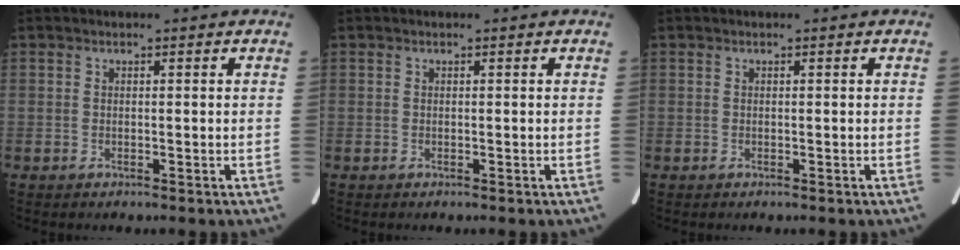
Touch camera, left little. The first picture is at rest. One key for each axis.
{"total": 0.0}
{"total": 0.0}